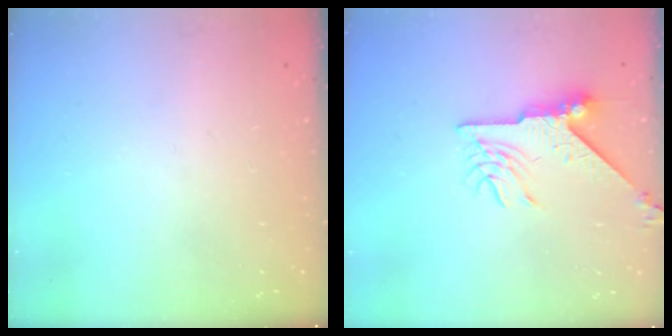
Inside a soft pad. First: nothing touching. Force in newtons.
{"total": 7.7, "press": 7.7, "slide": 1.0}